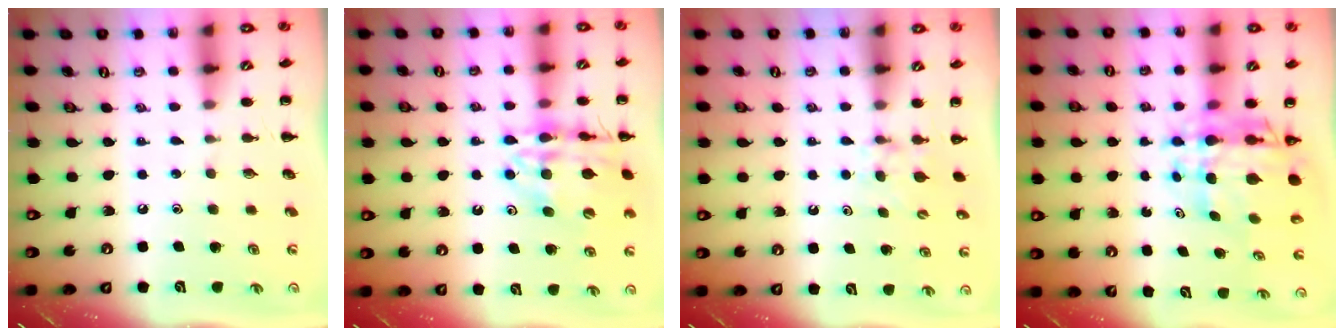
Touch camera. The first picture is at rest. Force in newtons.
{"total": 17.3, "press": 17.1, "slide": 2.6}
{"total": 3.7, "press": 3.4, "slide": 1.4}
{"total": 9.3, "press": 8.9, "slide": 2.9}